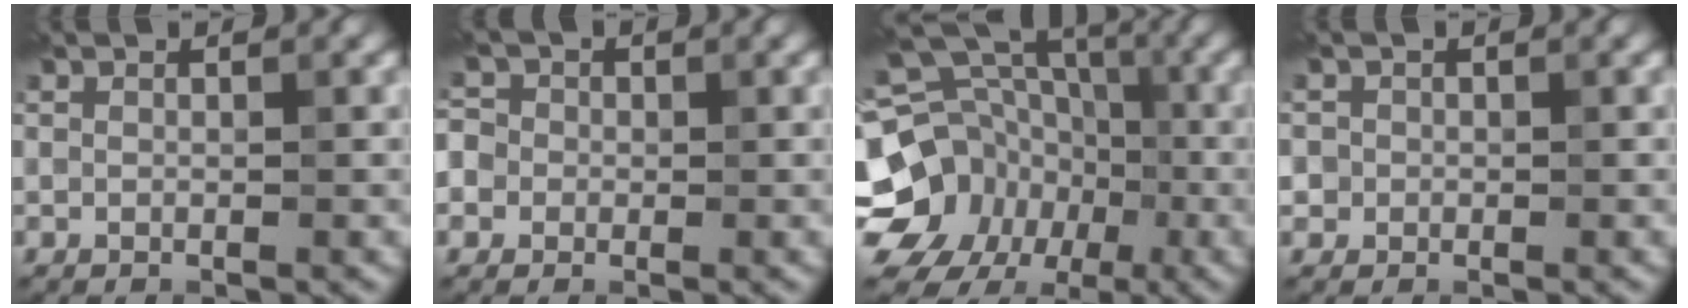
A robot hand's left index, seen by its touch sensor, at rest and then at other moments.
{"total": 5.5, "force": [-1.5, 5.2, 1.2], "torque": [-0.022, 0.021, -0.061]}
{"total": 17.8, "force": [-5.8, 15.3, 6.9], "torque": [-0.148, -0.006, -0.109]}
{"total": 1.5, "force": [-0.3, 1.5, -0.2], "torque": [0.024, 0.011, -0.012]}